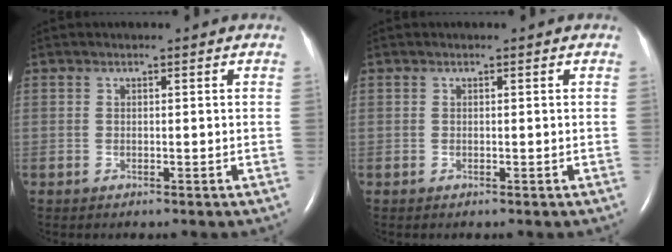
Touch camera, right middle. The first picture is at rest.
{"total": 0.0}